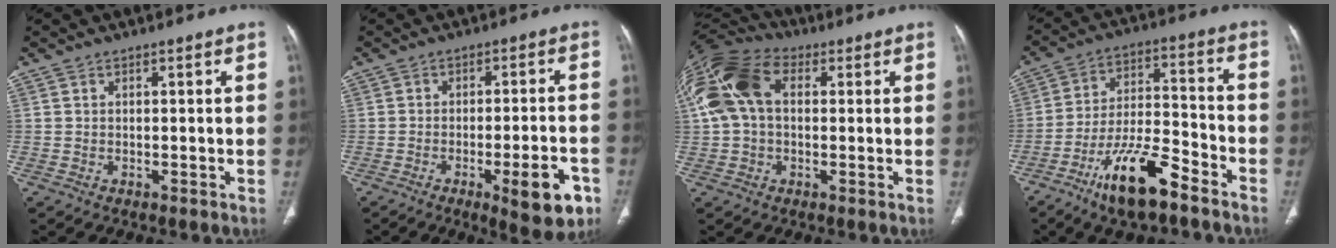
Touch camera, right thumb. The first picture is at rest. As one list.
[{"total": 10.7, "force": [-4.9, 2.9, 9.1], "torque": [-0.111, 0.018, -0.060]}, {"total": 16.0, "force": [3.1, 10.7, 11.6], "torque": [-0.250, 0.042, 0.049]}, {"total": 14.5, "force": [-9.4, 4.5, 10.0], "torque": [-0.183, 0.060, -0.168]}]